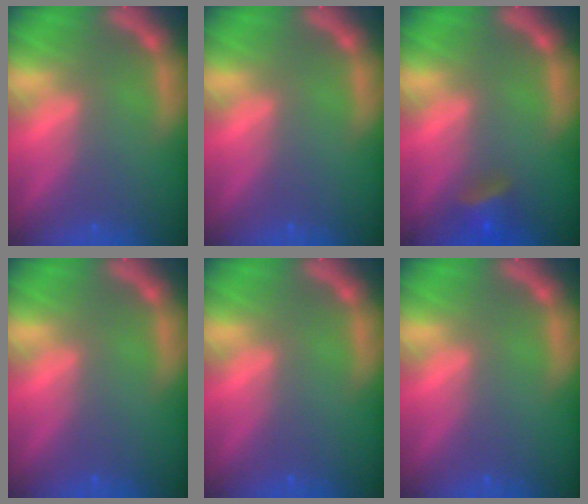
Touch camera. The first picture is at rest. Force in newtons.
{"total": 0.0}
{"total": 2.9}
{"total": 0.0}
{"total": 0.0}
{"total": 0.0}